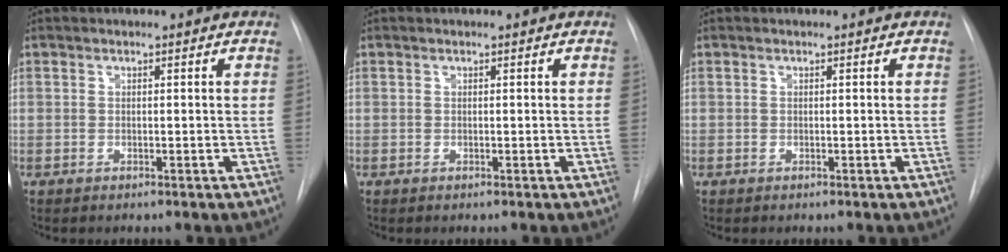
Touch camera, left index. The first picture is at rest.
{"total": 0.0}
{"total": 0.0}